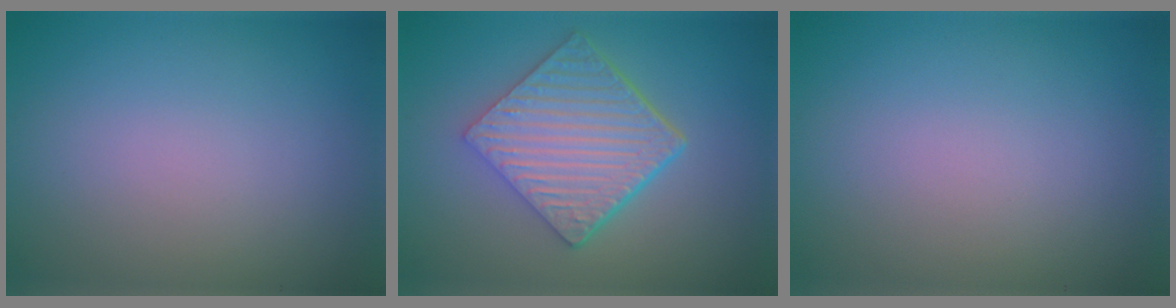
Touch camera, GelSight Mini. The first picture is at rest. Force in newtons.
{"total": 6.6, "press": 4.7, "slide": 4.7}
{"total": 0.0}